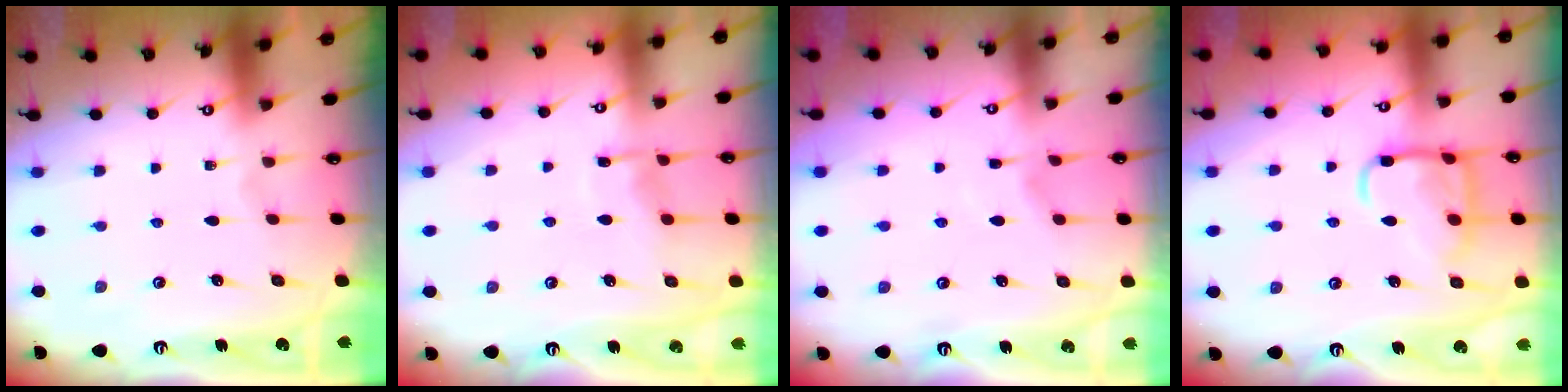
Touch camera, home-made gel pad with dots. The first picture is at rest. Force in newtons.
{"total": 6.5, "press": 6.5, "slide": 0.8}
{"total": 2.8, "press": 2.8, "slide": 0.5}
{"total": 12.0, "press": 12.0, "slide": 1.0}